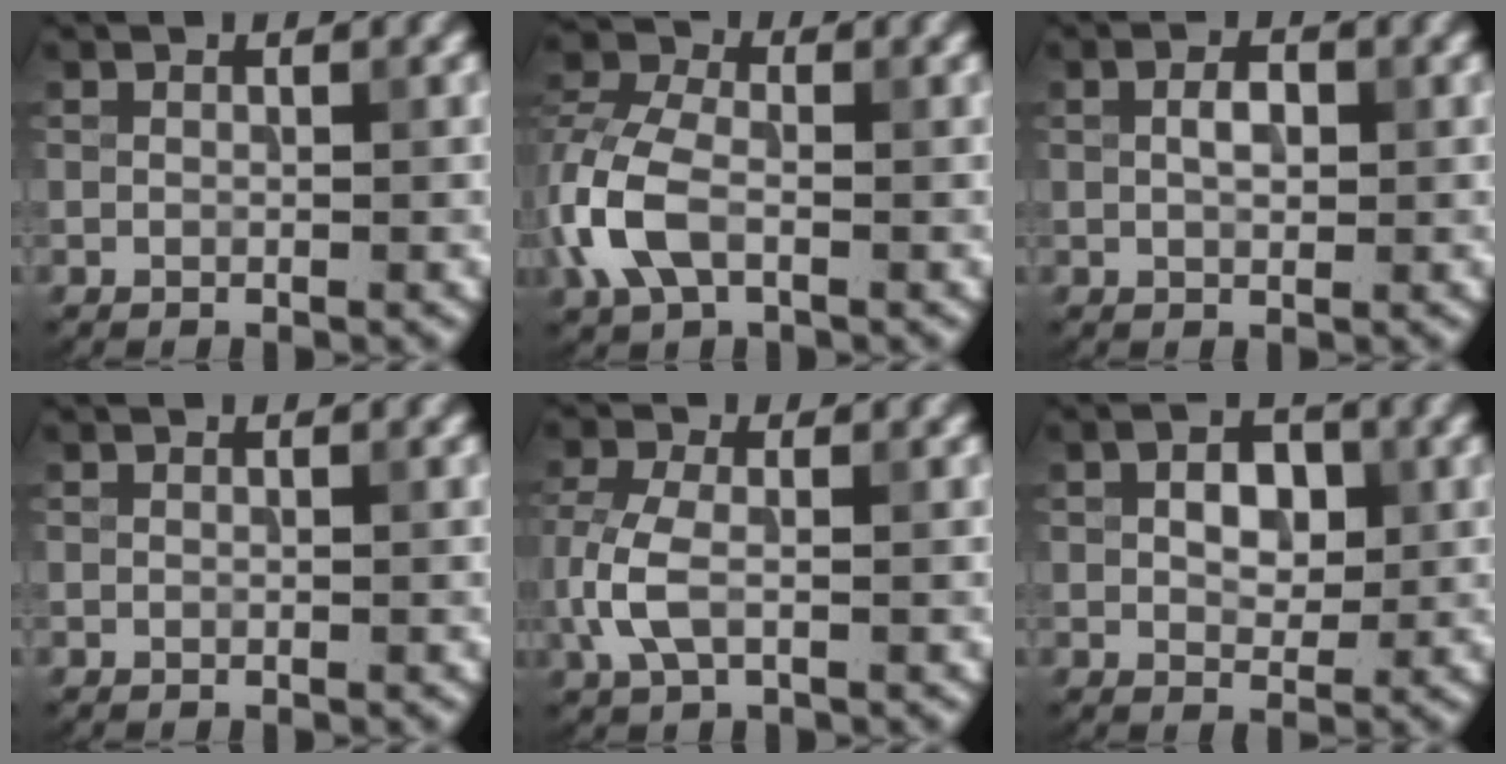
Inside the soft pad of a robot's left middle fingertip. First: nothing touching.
{"total": 5.7, "force": [-1.4, 3.6, 4.2], "torque": [-0.107, 0.003, -0.040]}
{"total": 2.0, "force": [0.2, 1.1, 1.6], "torque": [-0.032, 0.003, 0.002]}
{"total": 0.0}
{"total": 3.7, "force": [-0.8, 1.9, 3.1], "torque": [-0.080, 0.000, -0.022]}
{"total": 3.6, "force": [0.6, 2.4, 2.7], "torque": [-0.045, 0.002, 0.008]}